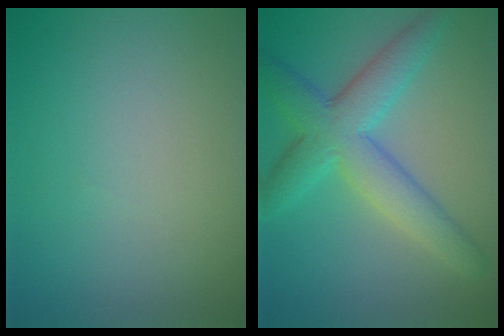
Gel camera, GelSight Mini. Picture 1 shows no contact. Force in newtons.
{"total": 5.9, "press": 5.9, "slide": 0.2}